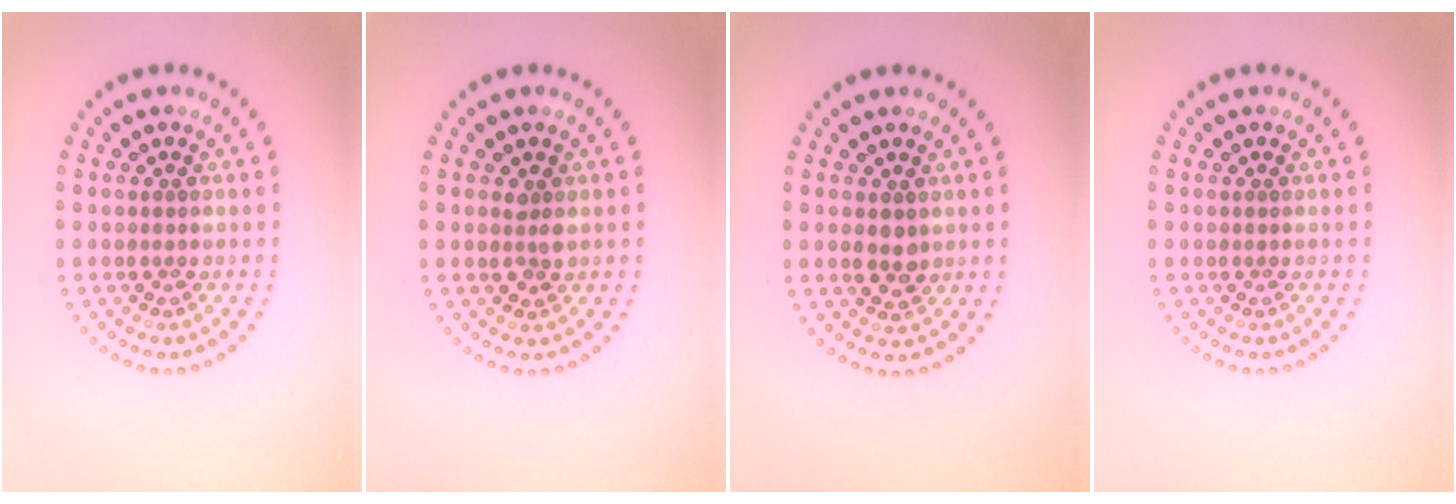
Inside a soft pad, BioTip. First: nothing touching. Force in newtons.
{"total": 0.9, "press": 0.9, "slide": 0.3}
{"total": 1.8, "press": 1.8, "slide": 0.2}
{"total": 0.0}